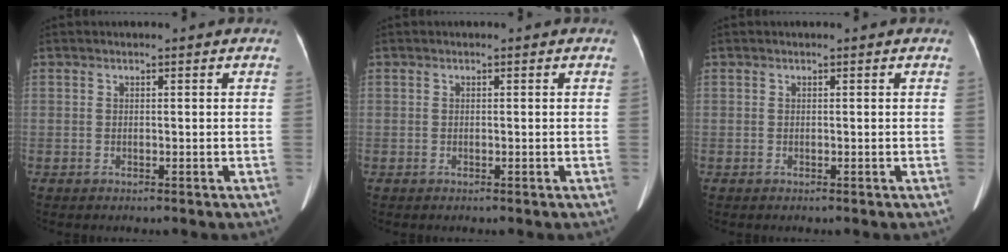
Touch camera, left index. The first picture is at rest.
{"total": 0.0}
{"total": 0.0}